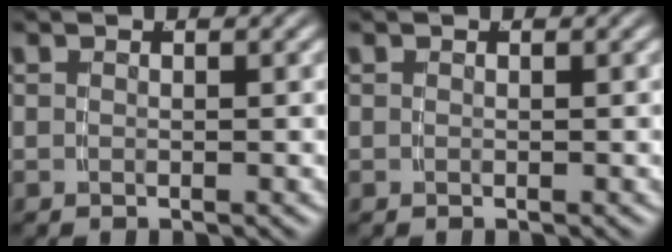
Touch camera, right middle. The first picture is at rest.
{"total": 0.0}